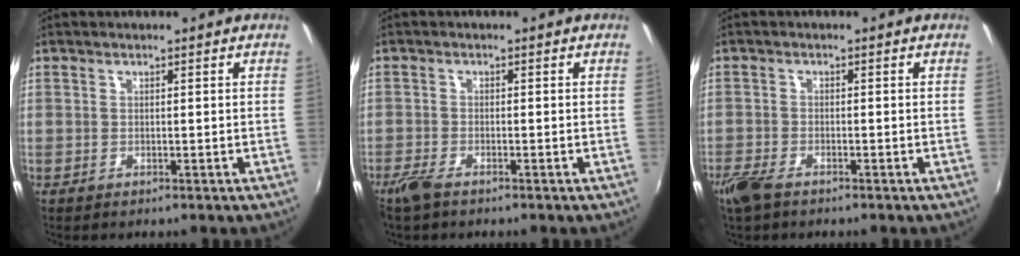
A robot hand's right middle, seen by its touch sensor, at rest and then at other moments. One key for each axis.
{"total": 3.1, "fx": -2.4, "fy": 0.8, "fz": 1.8, "tx": -0.051, "ty": -0.007, "tz": -0.050}
{"total": 4.5, "fx": -3.3, "fy": 1.6, "fz": 2.5, "tx": -0.069, "ty": -0.012, "tz": -0.068}